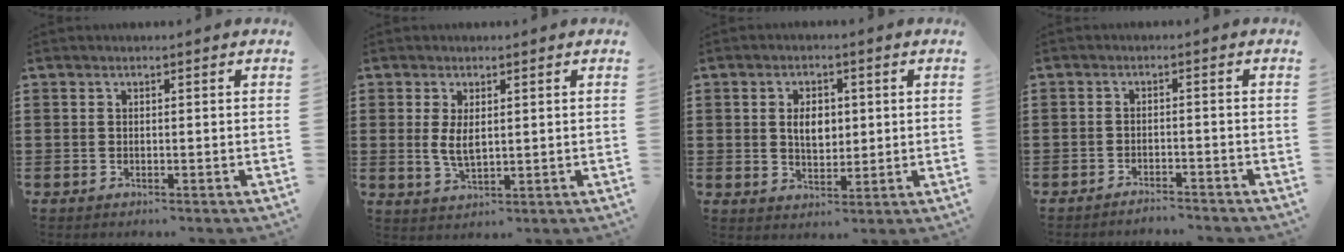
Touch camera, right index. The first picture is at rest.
{"total": 3.5, "force": [0.7, 1.5, 3.1], "torque": [-0.054, 0.000, 0.010]}
{"total": 4.3, "force": [0.4, 2.8, 3.2], "torque": [-0.053, 0.005, 0.001]}
{"total": 2.1, "force": [-2.1, 0.1, -0.1], "torque": [-0.003, 0.002, -0.044]}